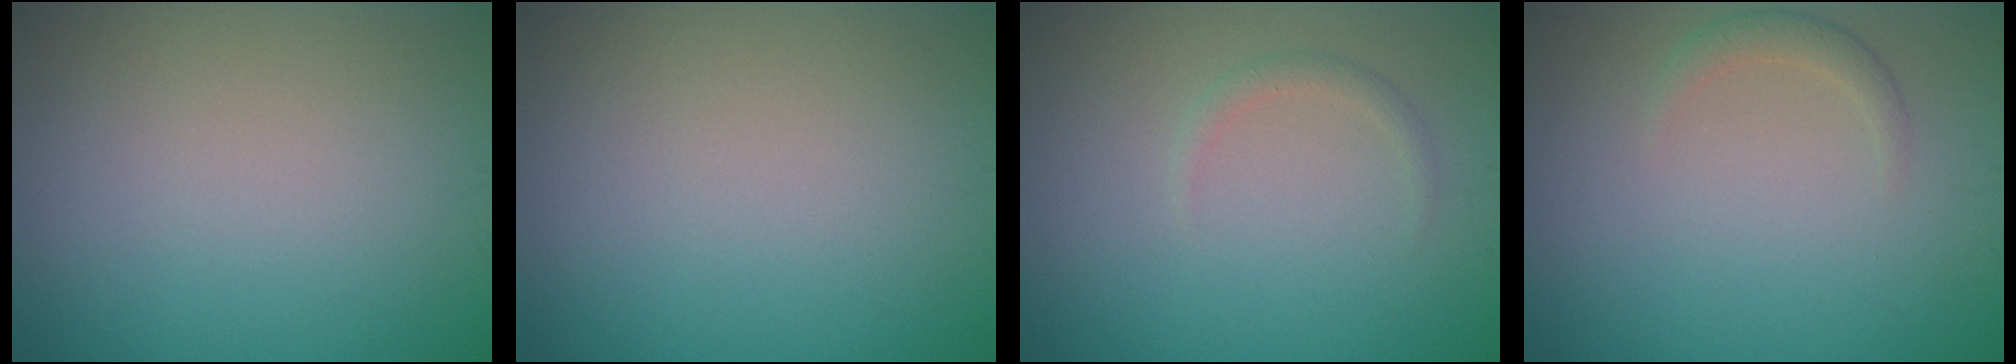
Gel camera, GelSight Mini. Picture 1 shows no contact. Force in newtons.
{"total": 0.0}
{"total": 1.0, "press": 1.0, "slide": 0.1}
{"total": 1.4, "press": 1.4, "slide": 0.1}